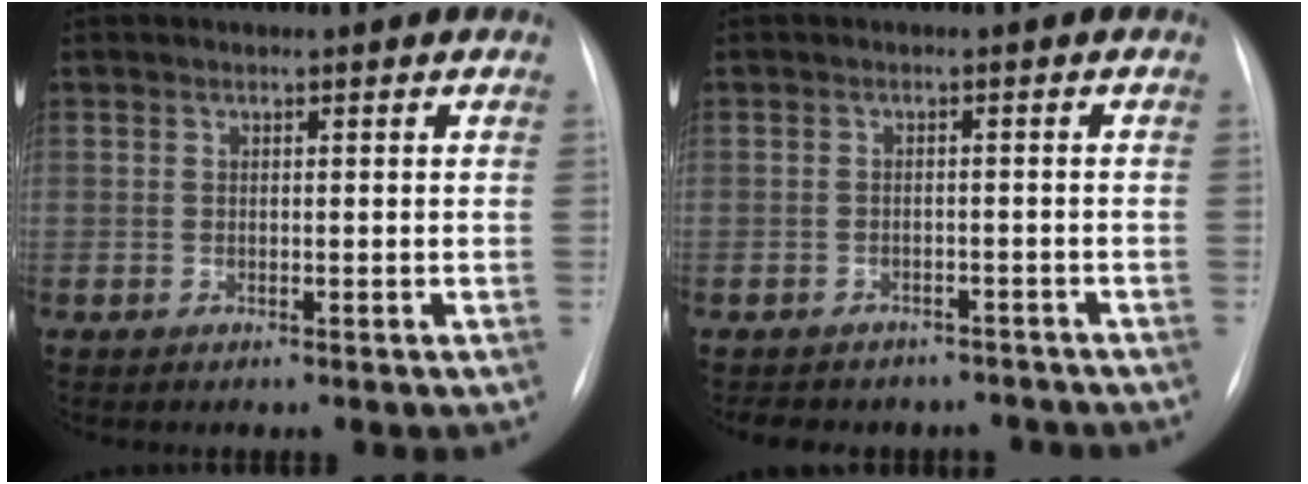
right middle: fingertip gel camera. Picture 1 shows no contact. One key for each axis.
{"total": 10.6, "fx": -9.2, "fy": 4.7, "fz": 2.1, "tx": -0.037, "ty": 0.013, "tz": -0.102}